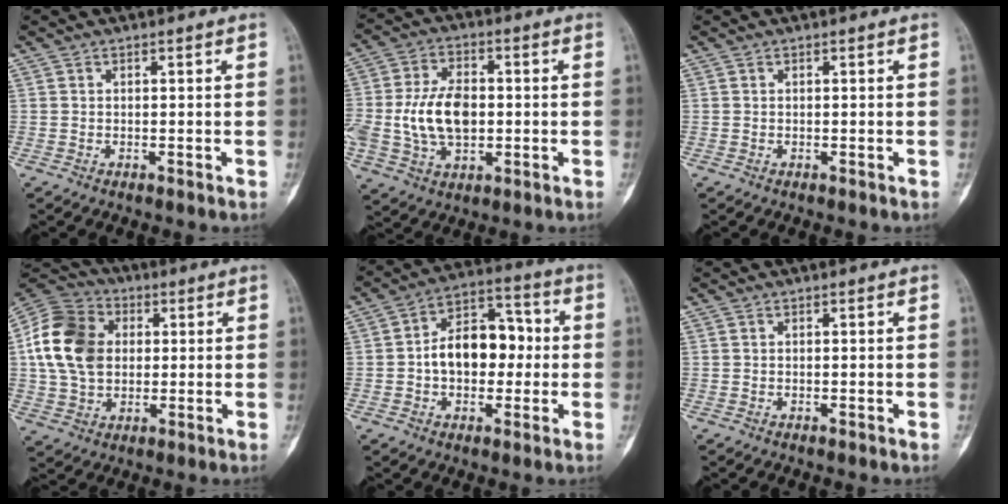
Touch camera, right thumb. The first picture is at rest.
{"total": 13.3, "force": [-0.6, 8.5, 10.2], "torque": [-0.186, 0.011, -0.005]}
{"total": 0.0}
{"total": 16.0, "force": [2.0, 12.2, 10.1], "torque": [-0.176, 0.013, 0.030]}
{"total": 13.1, "force": [-0.4, 8.7, 9.7], "torque": [-0.117, 0.040, -0.013]}
{"total": 0.0}